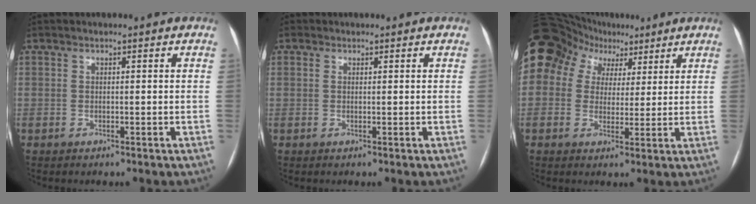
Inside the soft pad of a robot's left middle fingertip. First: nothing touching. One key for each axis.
{"total": 0.9, "fx": -0.3, "fy": -0.6, "fz": -0.5, "tx": 0.014, "ty": -0.008, "tz": -0.008}
{"total": 21.0, "fx": 11.5, "fy": 15.8, "fz": 7.8, "tx": -0.238, "ty": 0.093, "tz": 0.211}